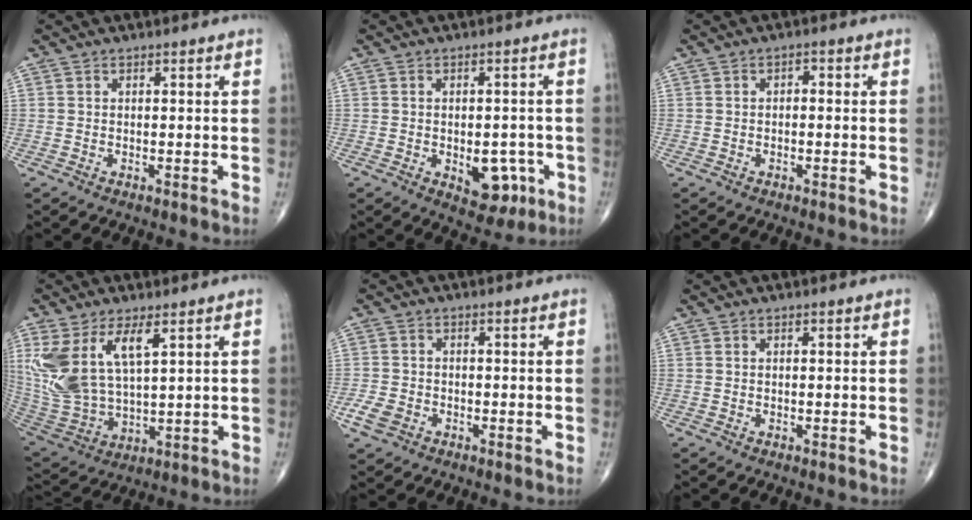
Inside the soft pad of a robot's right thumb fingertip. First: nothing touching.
{"total": 7.3, "force": [-2.3, 4.4, 5.4], "torque": [-0.041, 0.008, -0.018]}
{"total": 1.2, "force": [-0.1, 0.7, 0.9], "torque": [-0.006, 0.005, -0.007]}
{"total": 15.0, "force": [5.9, 6.6, 12.1], "torque": [-0.257, -0.023, 0.132]}
{"total": 3.8, "force": [-1.9, 2.7, 1.9], "torque": [-0.041, 0.007, -0.033]}
{"total": 0.0}